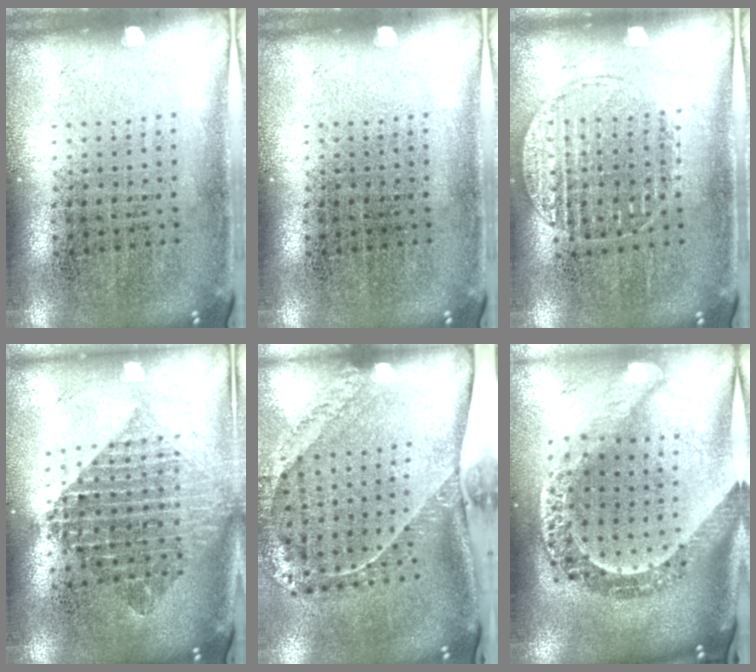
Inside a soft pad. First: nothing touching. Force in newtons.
{"total": 0.0}
{"total": 1.2, "press": 1.1, "slide": 0.4}
{"total": 2.1, "press": 1.7, "slide": 1.3}
{"total": 2.5, "press": 1.8, "slide": 1.8}
{"total": 3.0, "press": 2.3, "slide": 1.9}